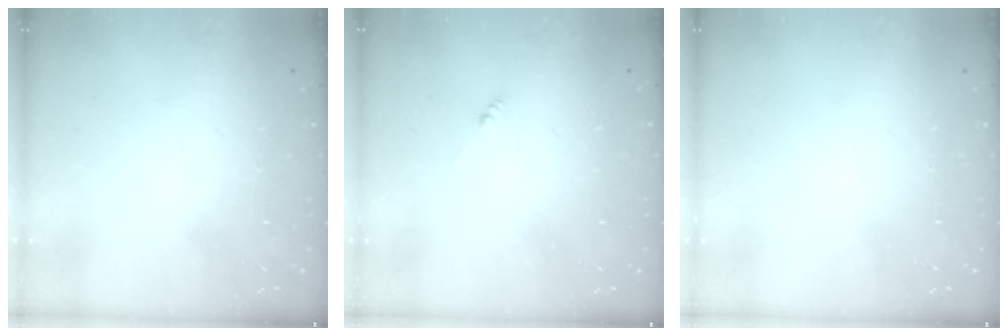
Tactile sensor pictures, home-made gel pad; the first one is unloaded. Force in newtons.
{"total": 0.0}
{"total": 0.0}